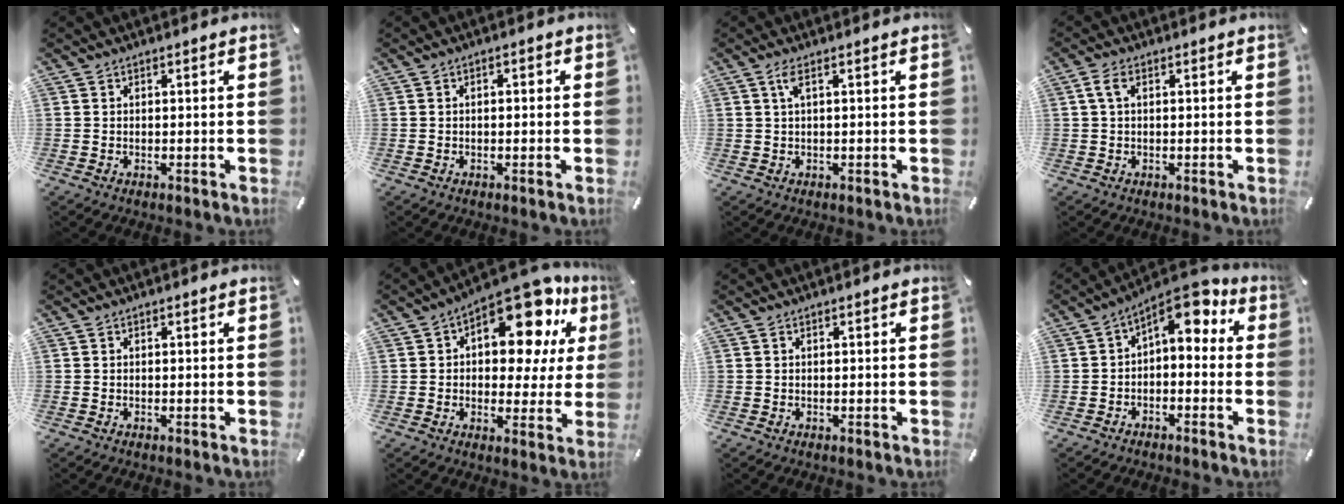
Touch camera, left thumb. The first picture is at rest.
{"total": 1.1, "force": [-0.4, 0.6, 0.8], "torque": [-0.017, 0.003, -0.009]}
{"total": 2.4, "force": [0.7, 0.3, 2.3], "torque": [-0.047, 0.002, 0.010]}
{"total": 3.1, "force": [0.6, 1.6, 2.6], "torque": [-0.062, 0.005, 0.007]}
{"total": 0.0}
{"total": 17.0, "force": [9.4, 8.9, 11.0], "torque": [-0.144, -0.075, 0.158]}
{"total": 0.0}
{"total": 6.5, "force": [2.9, 3.8, 4.4], "torque": [-0.066, -0.027, 0.044]}